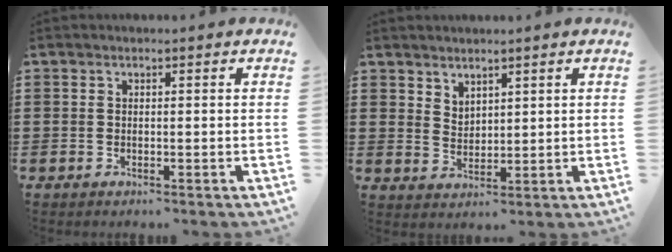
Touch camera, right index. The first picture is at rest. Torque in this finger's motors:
{"motor_torque": [-0.26, 0.14, -0.05, -0.01]}